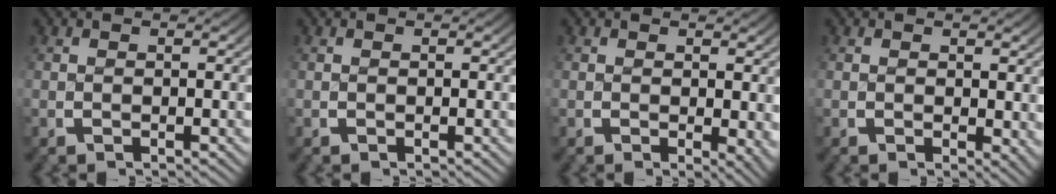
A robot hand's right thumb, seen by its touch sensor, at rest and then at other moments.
{"total": 0.0}
{"total": 2.1, "force": [0.3, 1.1, 1.8], "torque": [-0.008, -0.006, 0.006]}
{"total": 1.4, "force": [0.5, 0.8, 1.0], "torque": [-0.002, -0.006, 0.012]}